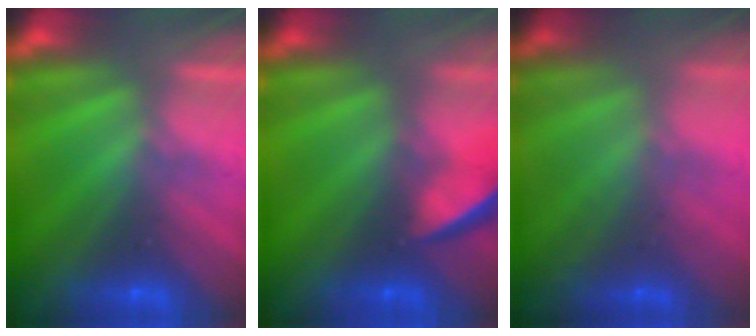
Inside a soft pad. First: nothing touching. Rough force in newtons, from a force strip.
{"total": 5.8}
{"total": 1.7}